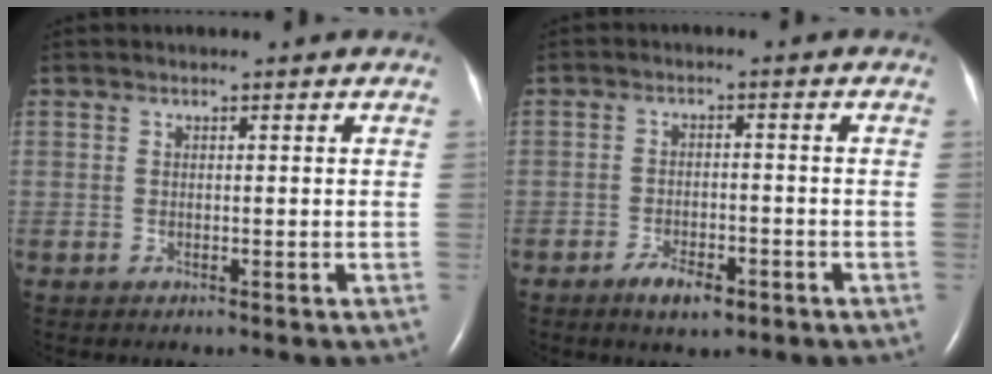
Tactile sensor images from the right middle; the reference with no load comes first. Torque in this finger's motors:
{"motor_torque": [0.61, -0.44, 0.08, 0.04]}